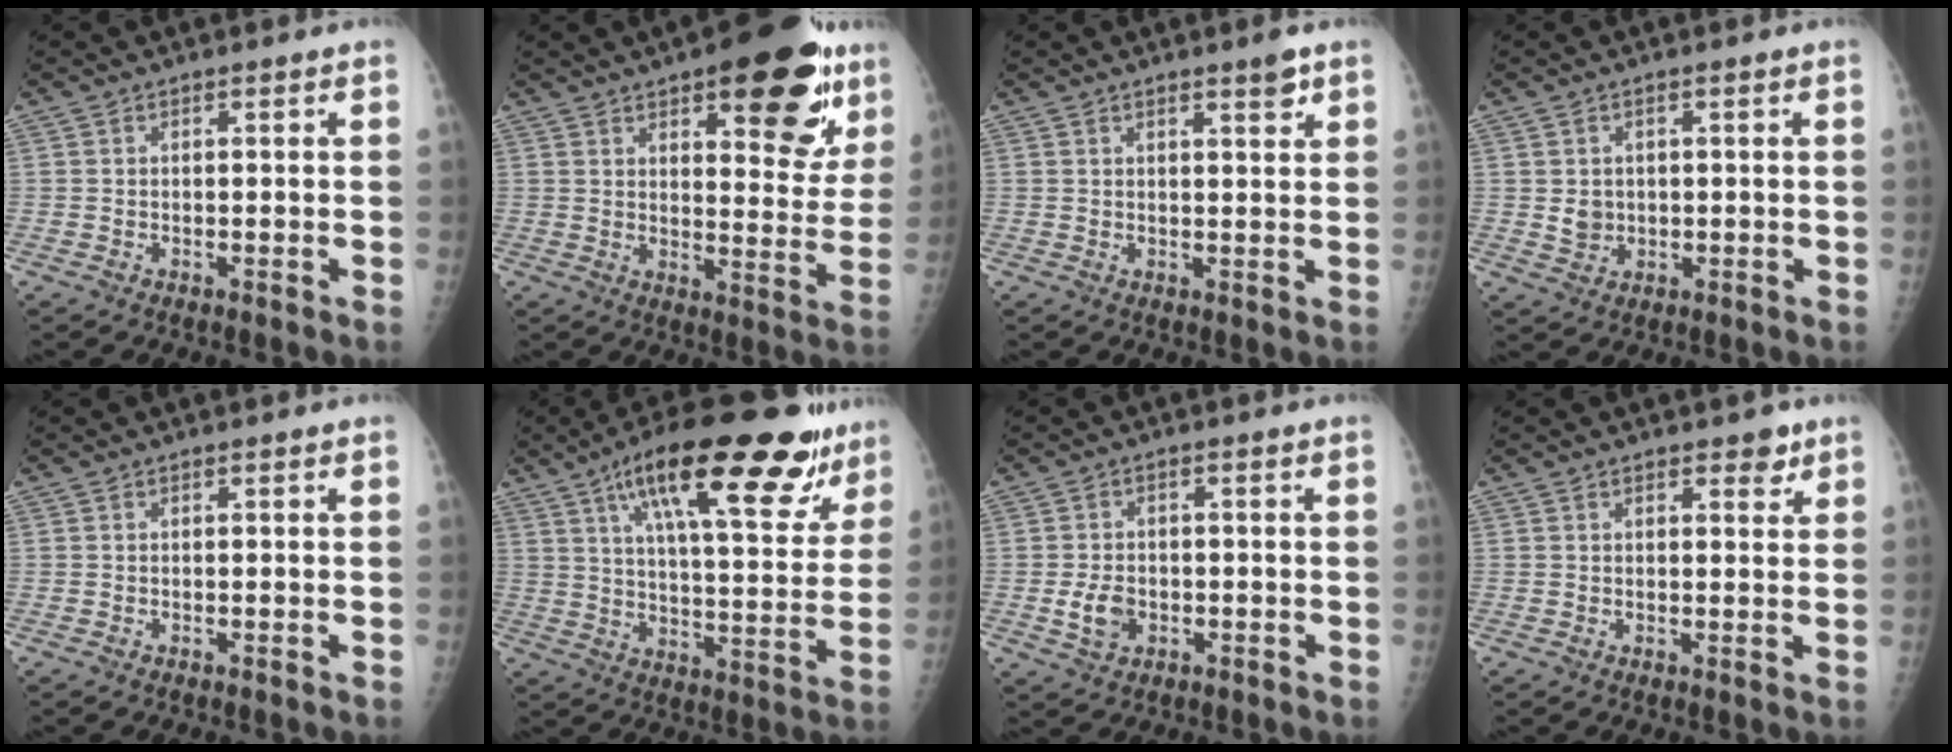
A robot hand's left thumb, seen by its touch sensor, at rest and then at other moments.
{"total": 19.9, "force": [10.7, 7.9, 14.8], "torque": [-0.141, -0.043, 0.143]}
{"total": 2.9, "force": [1.9, 0.5, 2.1], "torque": [-0.025, -0.012, 0.026]}
{"total": 2.9, "force": [0.2, 2.6, 1.3], "torque": [-0.010, -0.001, 0.011]}
{"total": 0.0}
{"total": 25.9, "force": [15.3, 8.4, 19.2], "torque": [-0.249, -0.029, 0.229]}
{"total": 4.7, "force": [-1.2, 3.4, 2.9], "torque": [-0.045, 0.003, -0.017]}
{"total": 3.0, "force": [2.0, 1.4, 1.7], "torque": [-0.004, -0.009, 0.024]}